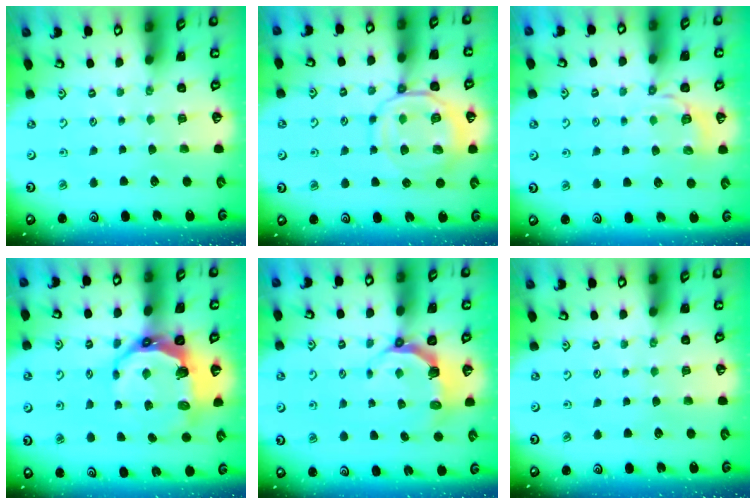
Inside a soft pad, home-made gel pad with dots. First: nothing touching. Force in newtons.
{"total": 12.4, "press": 12.3, "slide": 1.5}
{"total": 6.6, "press": 6.5, "slide": 0.5}
{"total": 11.7, "press": 10.6, "slide": 4.9}
{"total": 5.9, "press": 4.4, "slide": 4.0}
{"total": 0.0}